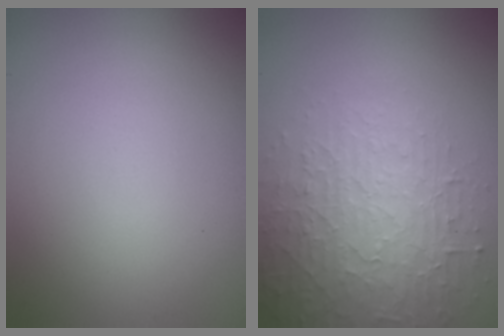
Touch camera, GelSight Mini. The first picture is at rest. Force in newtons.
{"total": 4.0, "press": 3.9, "slide": 0.7}